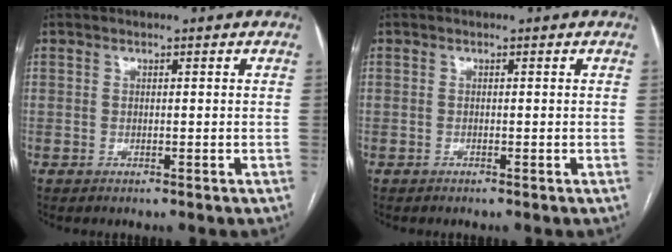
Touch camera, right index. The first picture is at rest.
{"total": 0.0}